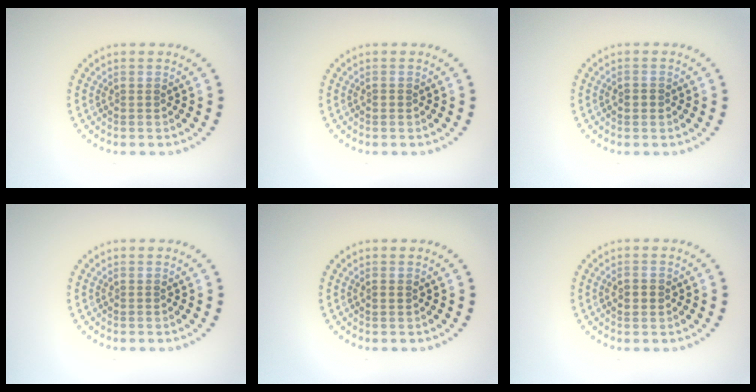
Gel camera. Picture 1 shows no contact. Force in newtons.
{"total": 0.5, "press": 0.5, "slide": 0.1}
{"total": 1.3, "press": 1.3, "slide": 0.1}
{"total": 0.0}
{"total": 0.8, "press": 0.8, "slide": 0.1}
{"total": 1.8, "press": 1.8, "slide": 0.1}